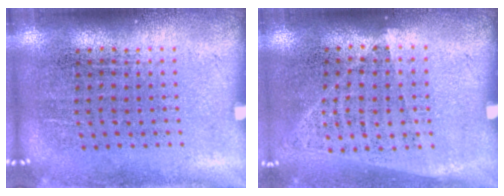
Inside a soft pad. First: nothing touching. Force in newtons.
{"total": 1.0, "press": 0.9, "slide": 0.4}